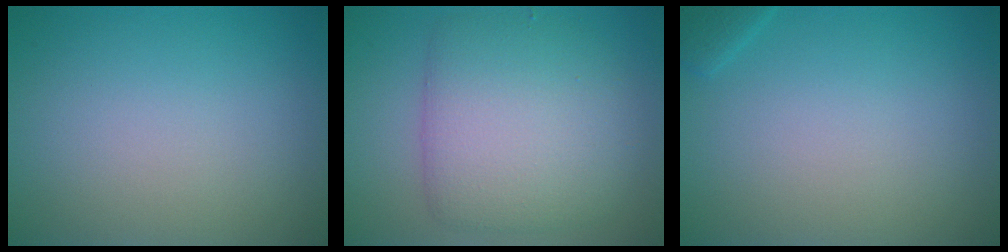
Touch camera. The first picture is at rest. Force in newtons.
{"total": 7.0, "press": 7.0, "slide": 0.1}
{"total": 1.1, "press": 1.1, "slide": 0.1}